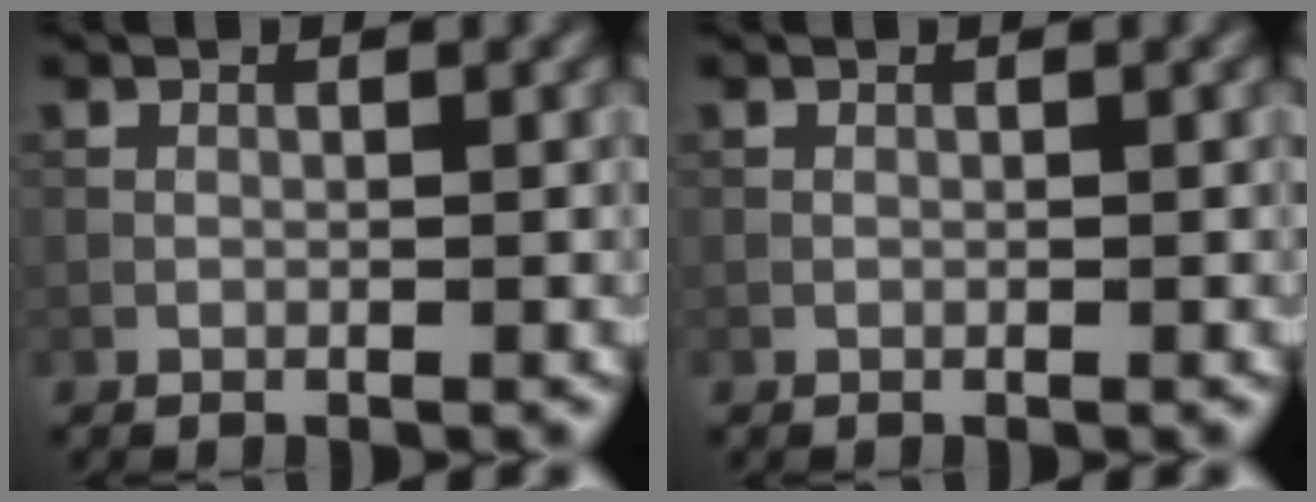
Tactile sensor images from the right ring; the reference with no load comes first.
{"total": 0.0}